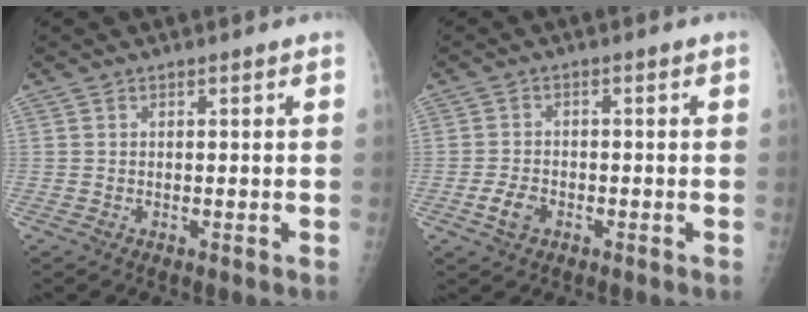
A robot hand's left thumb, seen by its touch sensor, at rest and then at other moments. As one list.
[{"total": 3.6, "force": [-1.6, 2.4, 2.2], "torque": [-0.040, 0.007, -0.028]}]